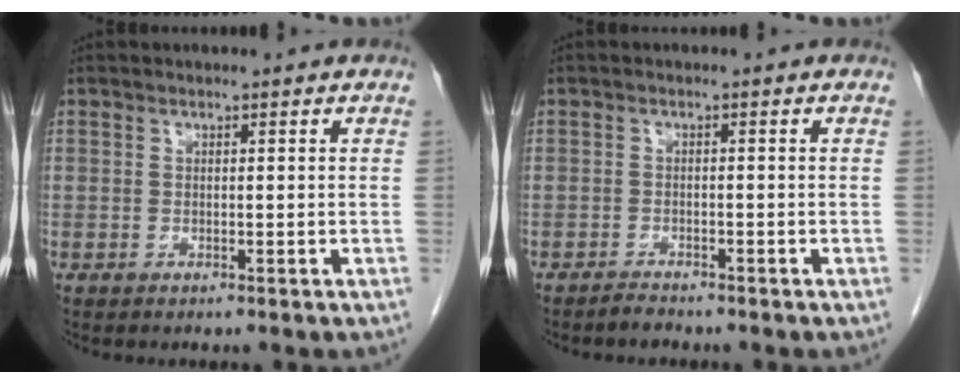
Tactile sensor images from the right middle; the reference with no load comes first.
{"total": 1.3, "force": [-1.3, 0.2, 0.2], "torque": [-0.004, -0.002, -0.020]}